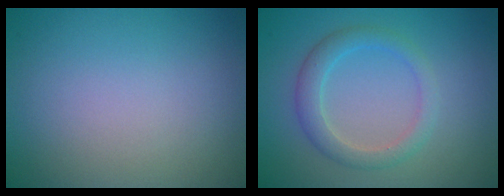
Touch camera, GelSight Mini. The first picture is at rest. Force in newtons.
{"total": 2.6, "press": 2.6, "slide": 0.1}